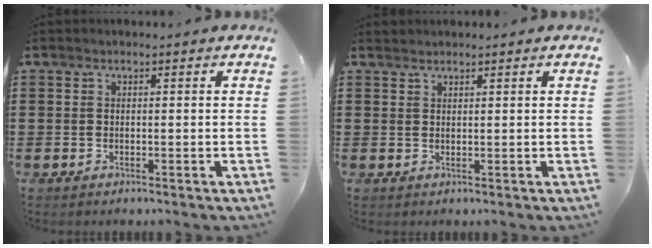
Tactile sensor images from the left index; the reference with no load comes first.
{"total": 1.1, "force": [1.0, 0.2, 0.0], "torque": [-0.002, 0.001, 0.021]}